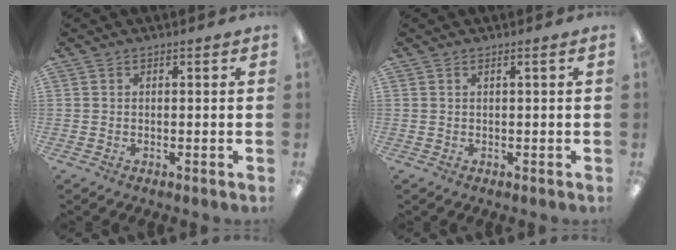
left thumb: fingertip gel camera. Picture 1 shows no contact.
{"total": 0.8, "force": [0.2, -0.1, 0.8], "torque": [-0.012, -0.004, 0.003]}